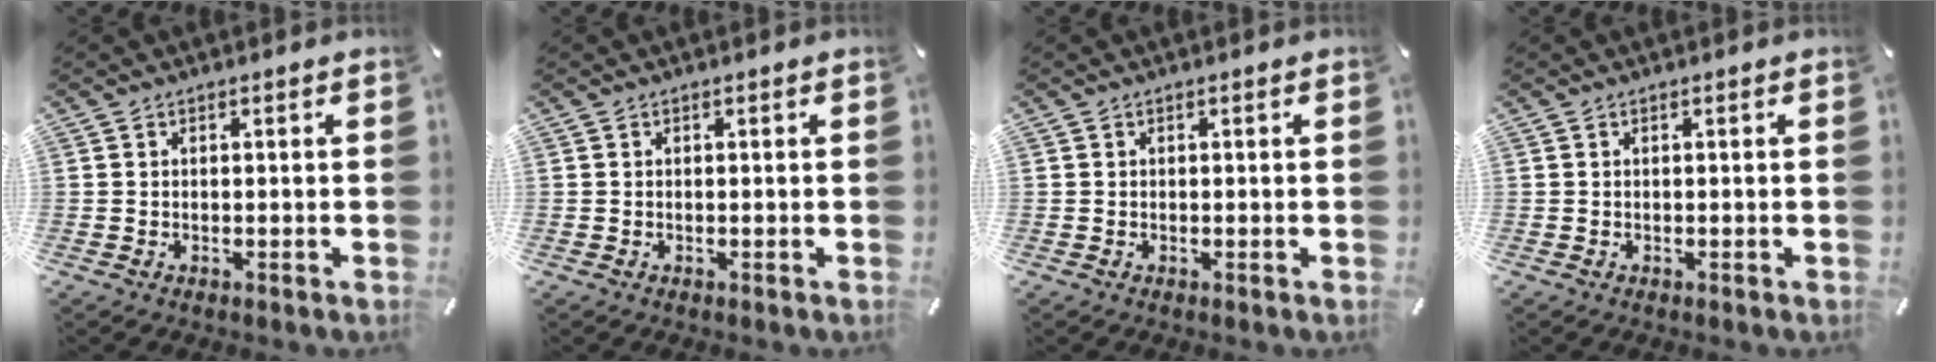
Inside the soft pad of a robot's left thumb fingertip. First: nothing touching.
{"total": 0.0}
{"total": 0.0}
{"total": 0.0}